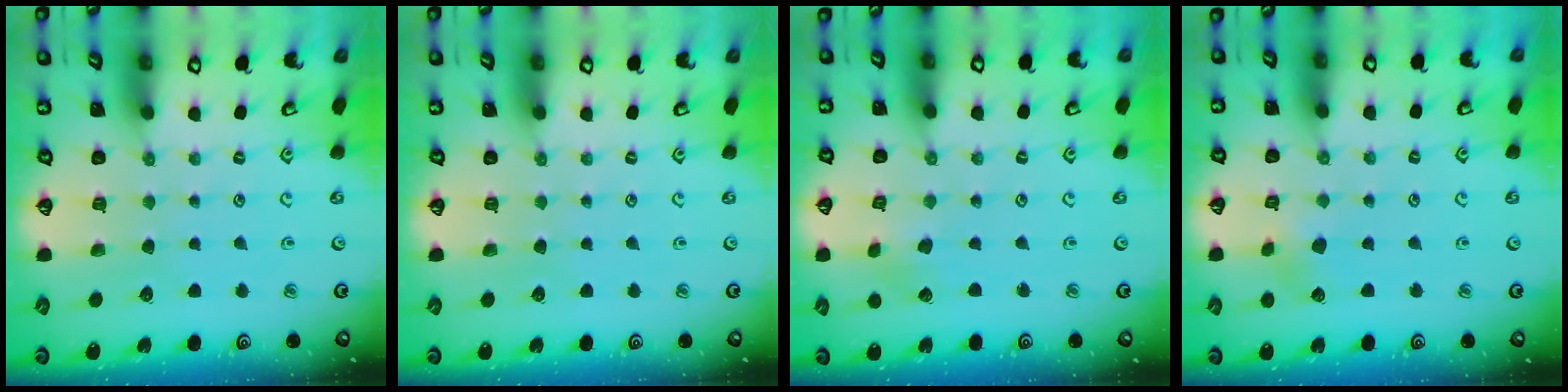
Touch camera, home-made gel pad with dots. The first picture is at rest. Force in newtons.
{"total": 0.0}
{"total": 1.7, "press": 1.7, "slide": 0.3}
{"total": 2.9, "press": 2.9, "slide": 0.4}